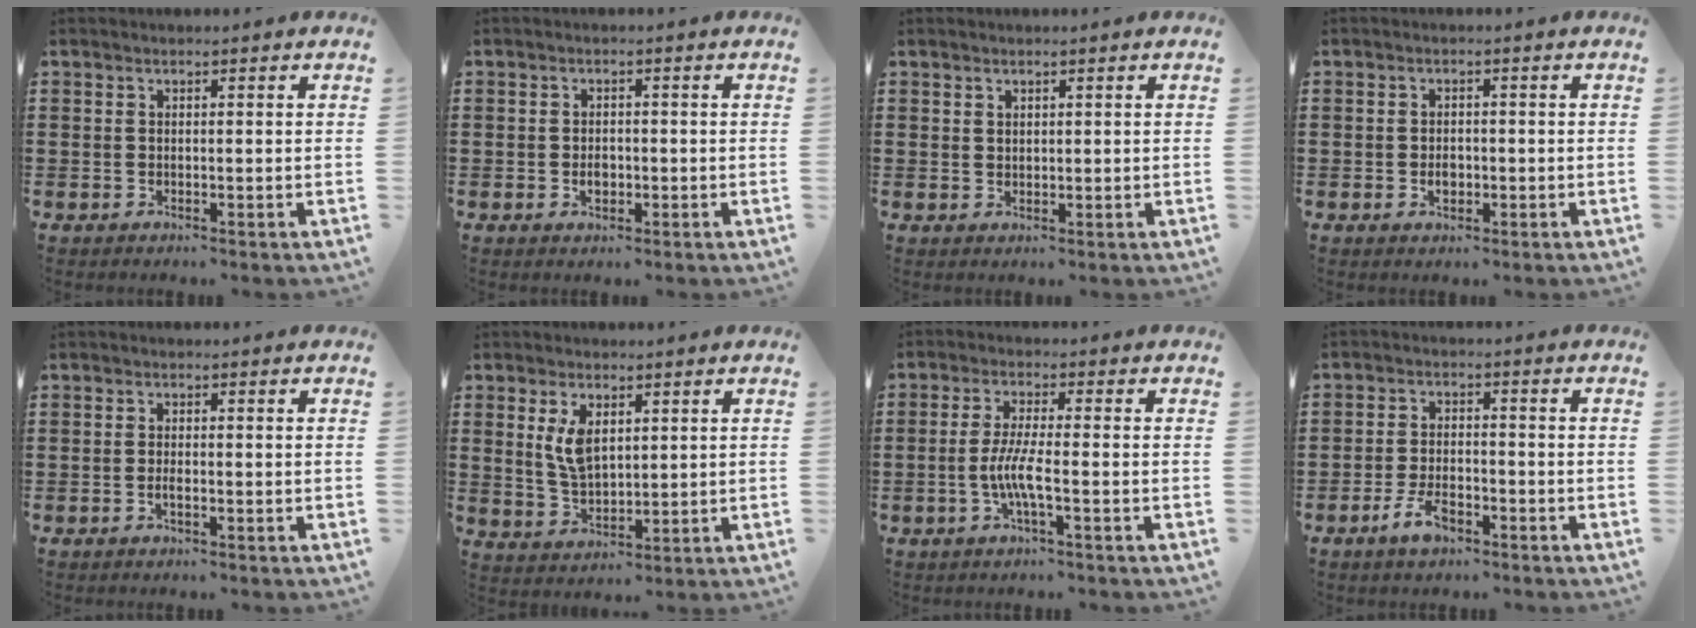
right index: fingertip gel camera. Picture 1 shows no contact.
{"total": 2.0, "force": [-0.5, 1.1, 1.6], "torque": [-0.032, -0.001, -0.008]}
{"total": 1.2, "force": [1.1, 0.6, 0.2], "torque": [-0.004, 0.002, 0.021]}
{"total": 2.1, "force": [-0.5, 1.2, 1.6], "torque": [-0.033, 0.000, -0.008]}
{"total": 1.2, "force": [-0.5, 0.1, 1.1], "torque": [-0.022, -0.007, -0.006]}
{"total": 5.8, "force": [2.2, 2.9, 4.5], "torque": [-0.090, 0.004, 0.036]}
{"total": 5.5, "force": [-1.7, 0.5, 5.3], "torque": [-0.120, -0.013, -0.040]}
{"total": 4.7, "force": [-2.8, 2.0, 3.3], "torque": [-0.075, 0.000, -0.055]}